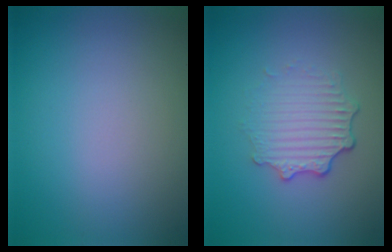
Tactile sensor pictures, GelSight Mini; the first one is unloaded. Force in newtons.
{"total": 3.4, "press": 2.6, "slide": 2.1}